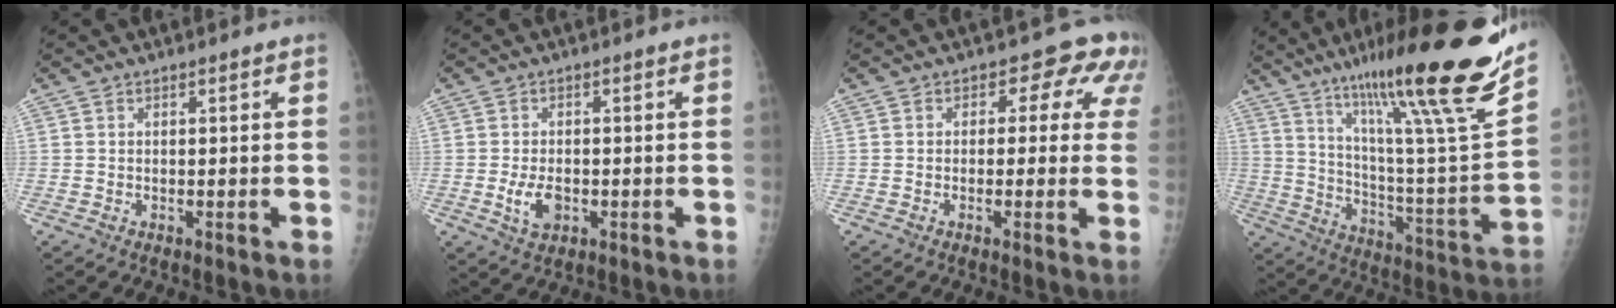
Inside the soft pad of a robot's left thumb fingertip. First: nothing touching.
{"total": 4.5, "force": [-1.1, 2.9, 3.3], "torque": [-0.059, -0.003, -0.014]}
{"total": 6.9, "force": [2.6, 4.9, 4.2], "torque": [0.004, 0.002, 0.011]}
{"total": 28.8, "force": [19.6, 1.8, 21.1], "torque": [-0.312, -0.089, 0.311]}